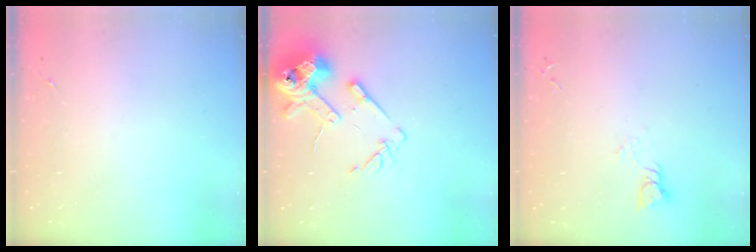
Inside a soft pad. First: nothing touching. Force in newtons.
{"total": 15.2, "press": 14.9, "slide": 2.8}
{"total": 3.8, "press": 3.8, "slide": 0.4}